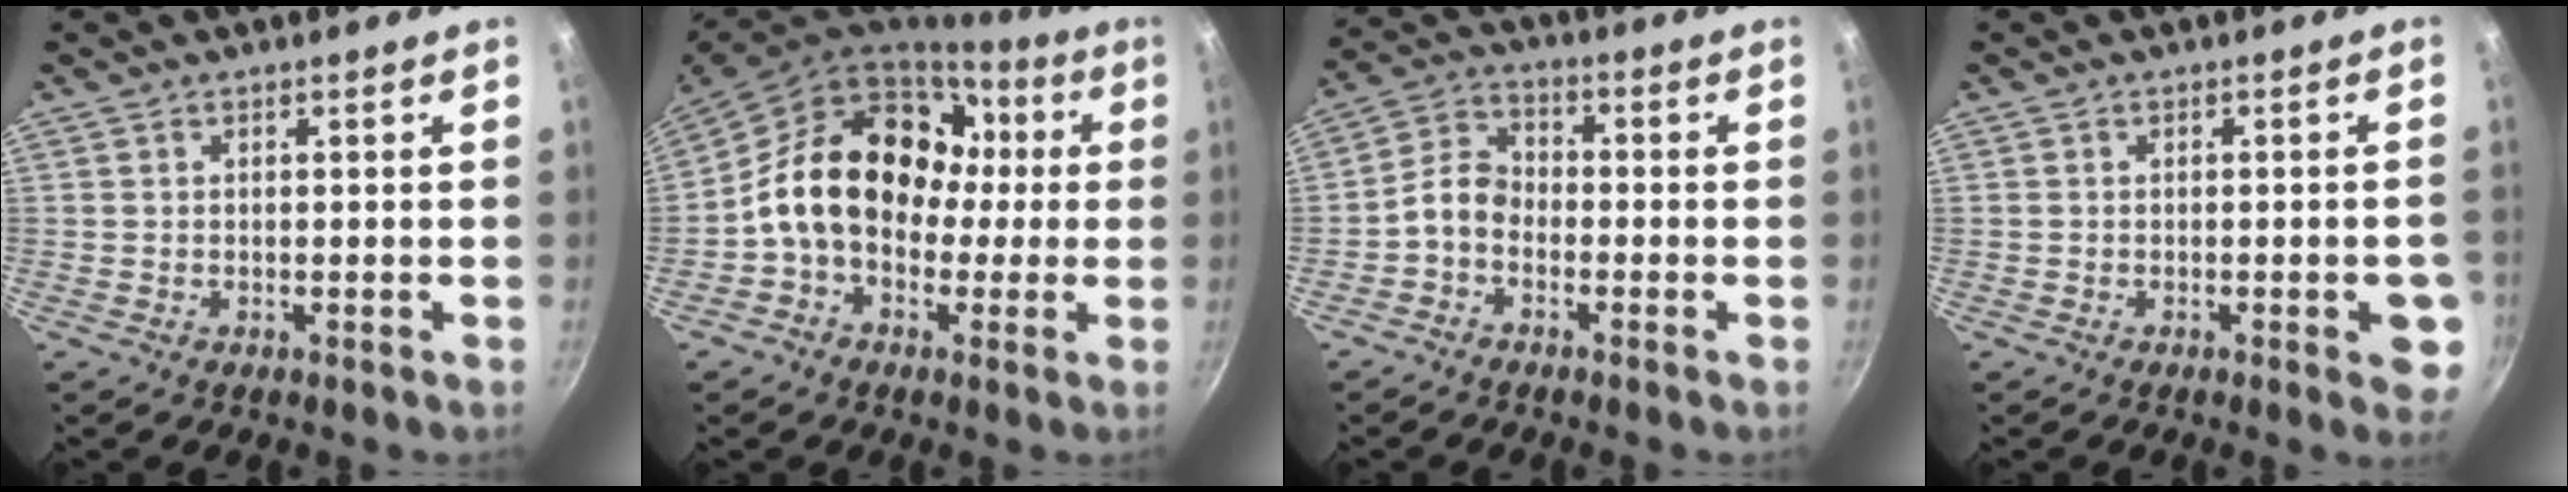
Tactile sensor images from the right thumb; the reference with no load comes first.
{"total": 20.1, "force": [1.0, 15.1, 13.2], "torque": [-0.197, 0.055, 0.007]}
{"total": 5.7, "force": [-2.3, 4.0, 3.3], "torque": [-0.058, 0.036, -0.061]}
{"total": 5.4, "force": [-1.7, 1.7, 4.8], "torque": [-0.041, 0.003, -0.022]}